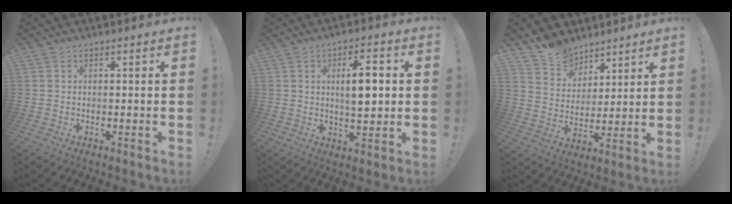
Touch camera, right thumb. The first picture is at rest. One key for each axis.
{"total": 8.9, "fx": 1.2, "fy": 3.4, "fz": 8.1, "tx": -0.120, "ty": 0.002, "tz": 0.013}
{"total": 10.0, "fx": 7.9, "fy": 6.1, "fz": 0.8, "tx": -0.023, "ty": -0.067, "tz": 0.156}